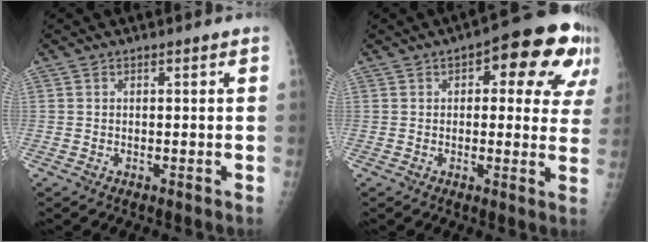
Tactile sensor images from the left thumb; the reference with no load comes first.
{"total": 15.2, "force": [6.1, 6.7, 12.2], "torque": [-0.102, 0.003, 0.063]}